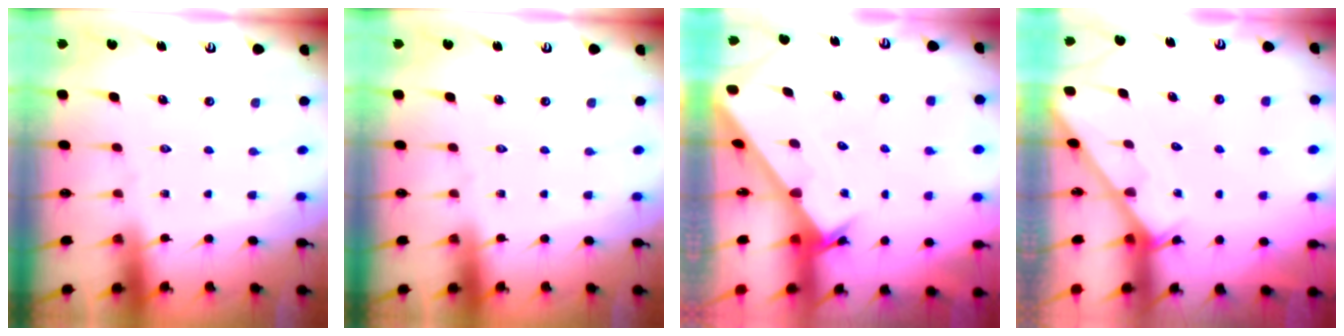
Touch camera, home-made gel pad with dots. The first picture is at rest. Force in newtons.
{"total": 0.0}
{"total": 2.4, "press": 2.4, "slide": 0.2}
{"total": 2.0, "press": 2.0, "slide": 0.1}